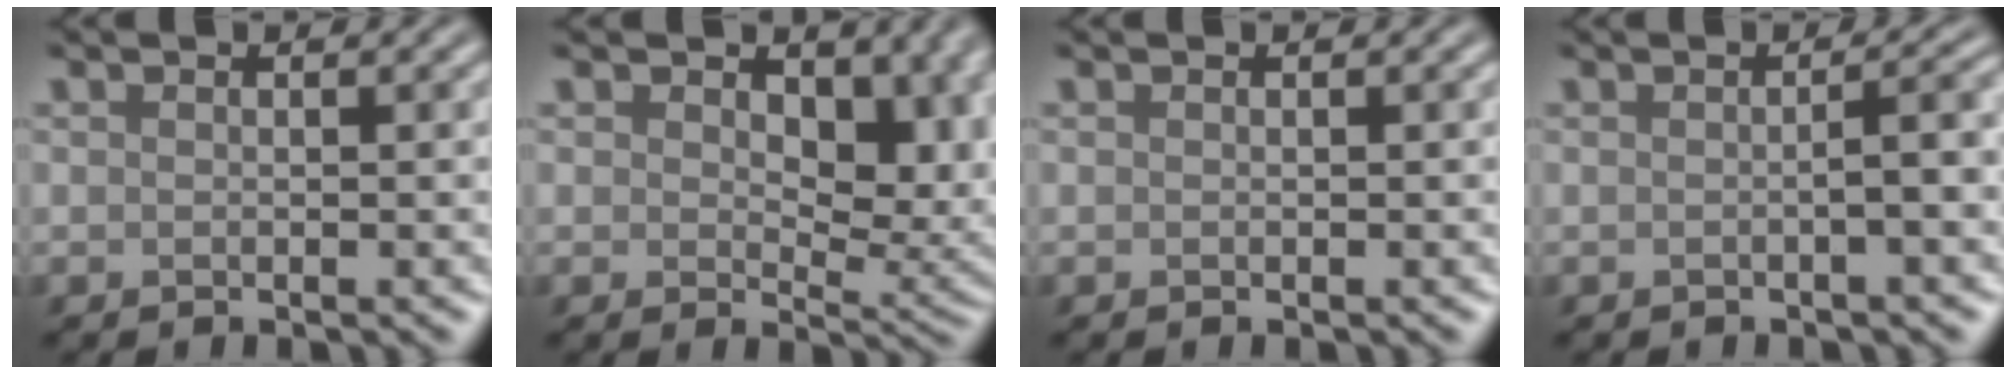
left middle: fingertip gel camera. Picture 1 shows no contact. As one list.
[{"total": 8.5, "force": [2.5, 5.1, 6.4], "torque": [-0.083, -0.017, 0.037]}, {"total": 0.0}, {"total": 3.1, "force": [-0.2, 0.8, 3.0], "torque": [-0.032, 0.010, -0.008]}]